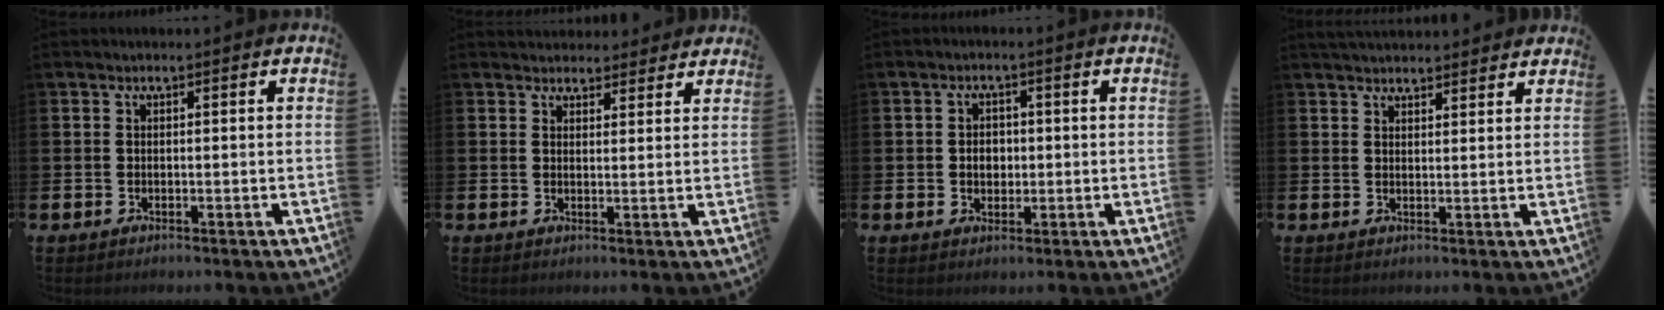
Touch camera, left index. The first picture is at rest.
{"total": 3.2, "force": [3.0, 1.1, -0.3], "torque": [0.010, -0.015, 0.054]}
{"total": 2.6, "force": [-0.1, 2.1, 1.5], "torque": [-0.017, 0.003, -0.008]}
{"total": 3.1, "force": [3.0, 0.5, 0.2], "torque": [-0.005, -0.012, 0.055]}